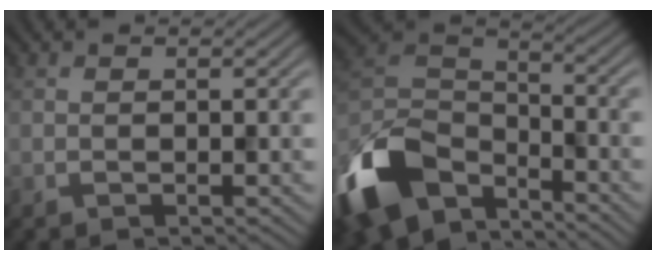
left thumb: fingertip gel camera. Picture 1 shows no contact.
{"total": 15.0, "force": [-9.3, 8.2, 8.5], "torque": [-0.224, -0.025, -0.188]}